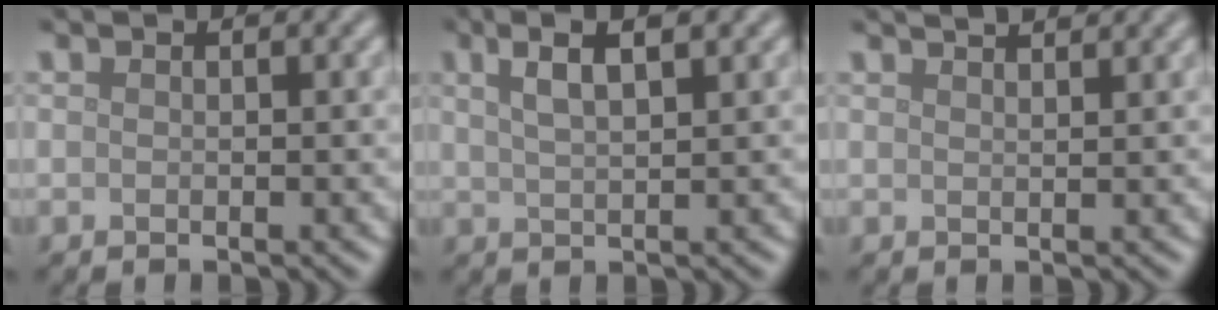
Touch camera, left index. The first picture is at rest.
{"total": 4.1, "force": [2.2, 1.2, 3.2], "torque": [-0.052, 0.010, 0.038]}
{"total": 3.4, "force": [2.7, 1.1, 1.7], "torque": [0.000, 0.018, 0.008]}